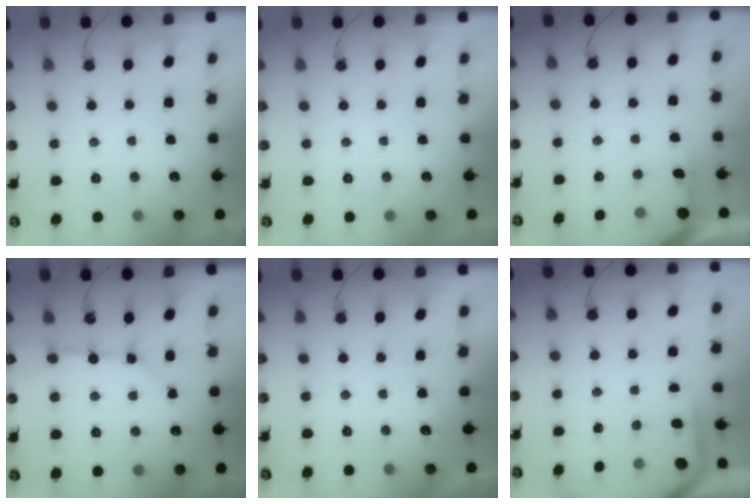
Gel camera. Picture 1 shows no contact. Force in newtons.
{"total": 0.0}
{"total": 2.9, "press": 2.9, "slide": 0.2}
{"total": 7.8, "press": 7.8, "slide": 0.7}
{"total": 3.4, "press": 3.4, "slide": 0.3}
{"total": 2.7, "press": 2.7, "slide": 0.4}